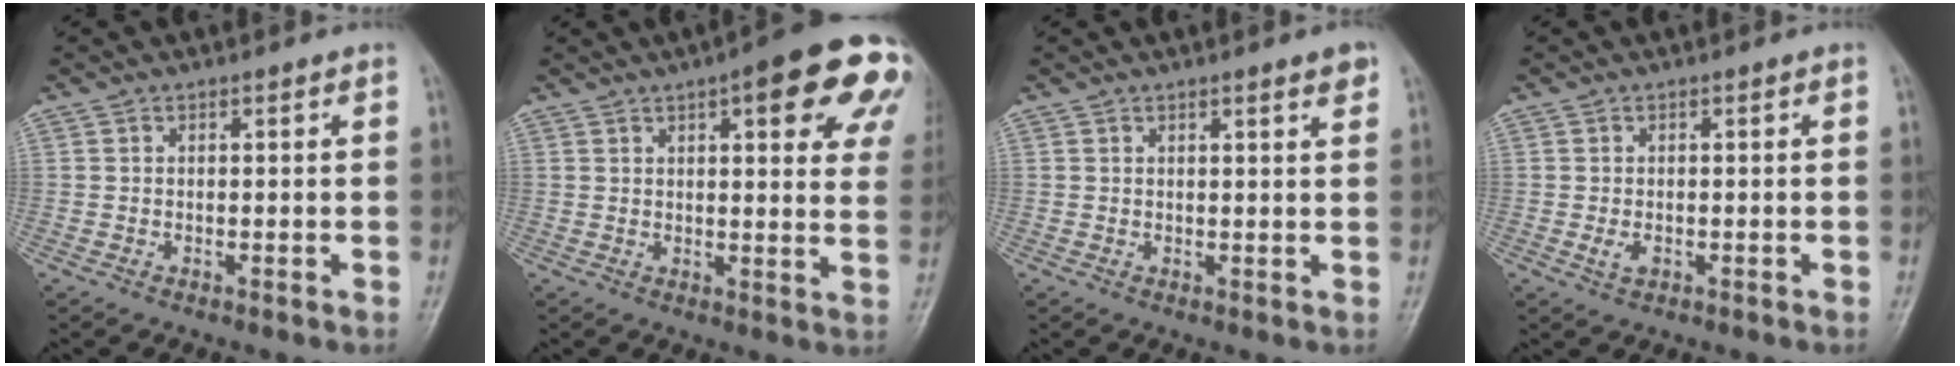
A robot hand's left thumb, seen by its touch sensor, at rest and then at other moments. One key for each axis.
{"total": 18.8, "fx": 8.4, "fy": 5.5, "fz": 15.8, "tx": -0.172, "ty": -0.015, "tz": 0.093}
{"total": 2.7, "fx": 1.7, "fy": 0.2, "fz": 2.1, "tx": -0.026, "ty": -0.008, "tz": 0.021}
{"total": 1.9, "fx": -0.5, "fy": 1.2, "fz": 1.4, "tx": -0.028, "ty": 0.004, "tz": -0.006}